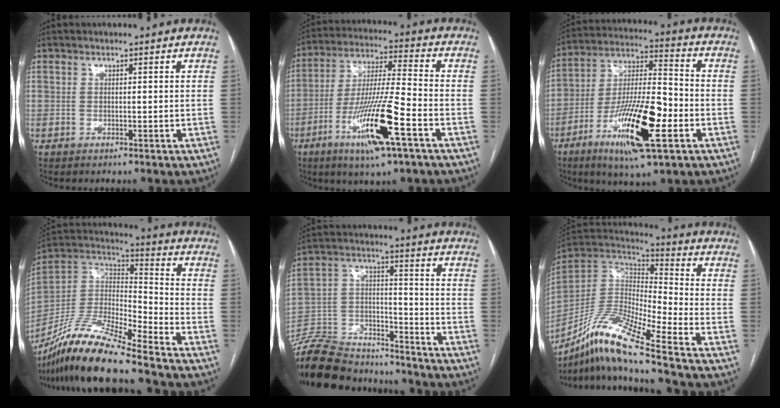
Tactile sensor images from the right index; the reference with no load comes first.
{"total": 15.4, "force": [-6.8, 0.7, 13.8], "torque": [-0.271, -0.020, -0.122]}
{"total": 18.1, "force": [-7.1, 3.6, 16.3], "torque": [-0.312, -0.012, -0.120]}
{"total": 17.2, "force": [-14.0, 0.7, 10.1], "torque": [-0.202, -0.005, -0.262]}
{"total": 19.0, "force": [-17.7, 5.0, 4.9], "torque": [-0.119, 0.014, -0.290]}
{"total": 16.0, "force": [-11.0, 0.4, 11.7], "torque": [-0.238, -0.002, -0.201]}